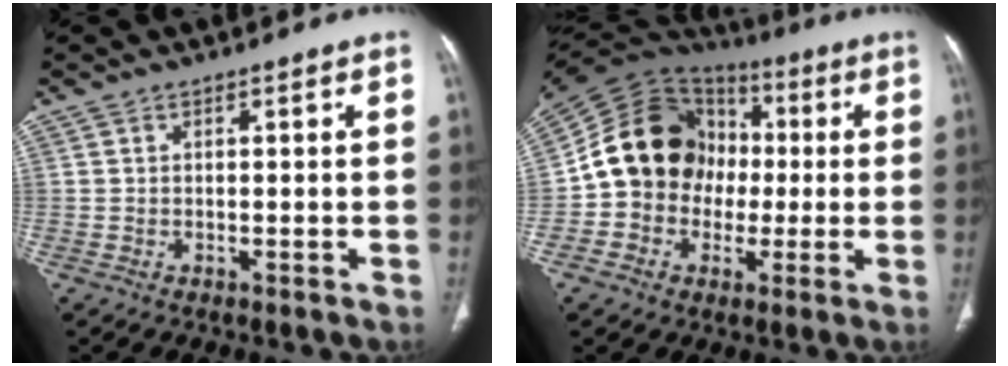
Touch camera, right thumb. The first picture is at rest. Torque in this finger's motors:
{"motor_torque": [0.18, 2.41, 1.33, -0.74, 0.17]}